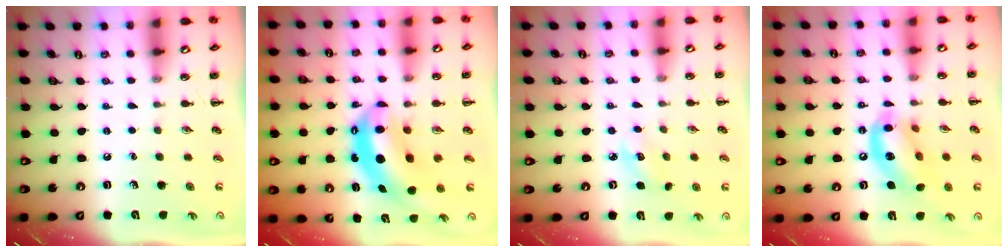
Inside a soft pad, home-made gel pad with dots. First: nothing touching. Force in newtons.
{"total": 8.0, "press": 7.7, "slide": 1.9}
{"total": 4.9, "press": 4.7, "slide": 1.4}
{"total": 13.5, "press": 13.1, "slide": 3.0}